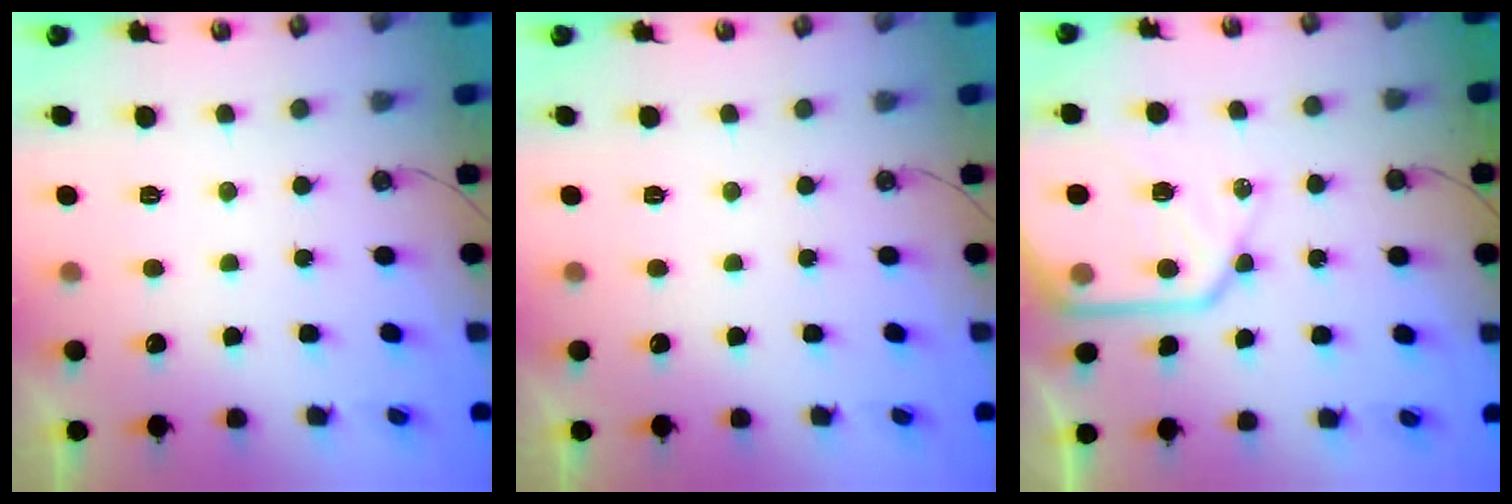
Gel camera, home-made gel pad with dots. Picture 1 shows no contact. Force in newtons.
{"total": 0.0}
{"total": 15.8, "press": 15.7, "slide": 1.5}